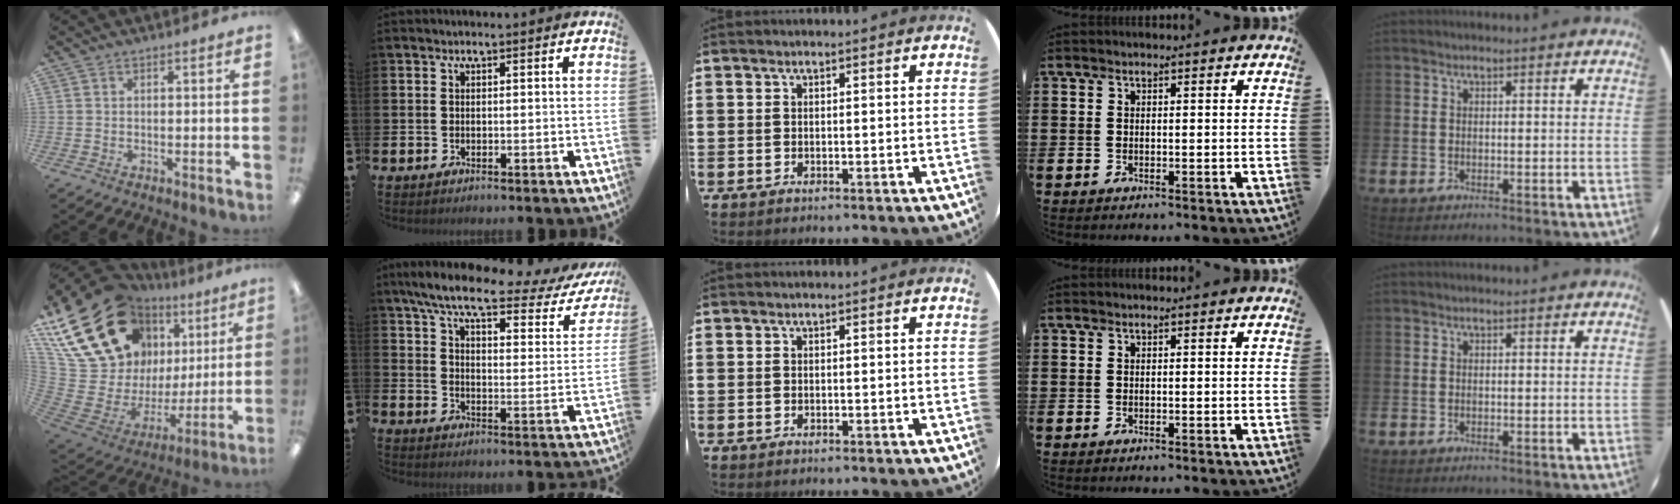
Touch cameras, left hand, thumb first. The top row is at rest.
{"thumb": {"total": 25.5, "force": [14.2, 17.0, 12.7], "torque": [-0.252, -0.086, 0.288]}, "index": {"total": 7.7, "force": [5.9, 1.3, 4.8], "torque": [-0.107, -0.037, 0.092]}}